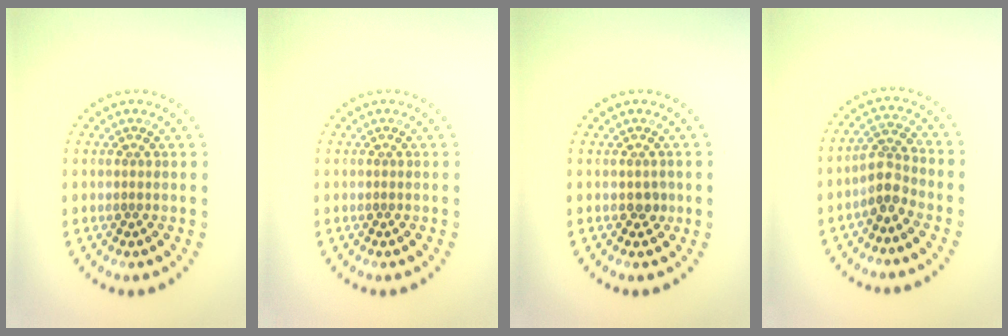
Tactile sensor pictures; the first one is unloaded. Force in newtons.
{"total": 0.0}
{"total": 1.0, "press": 1.0, "slide": 0.4}
{"total": 2.6, "press": 2.3, "slide": 1.2}